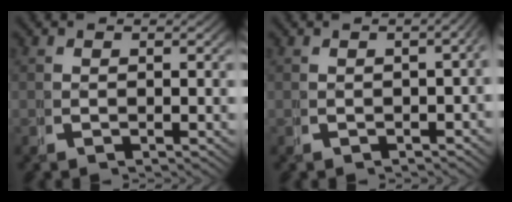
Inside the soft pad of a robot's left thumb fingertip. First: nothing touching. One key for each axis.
{"total": 2.7, "fx": -0.7, "fy": 1.1, "fz": 2.3, "tx": -0.026, "ty": 0.007, "tz": -0.012}